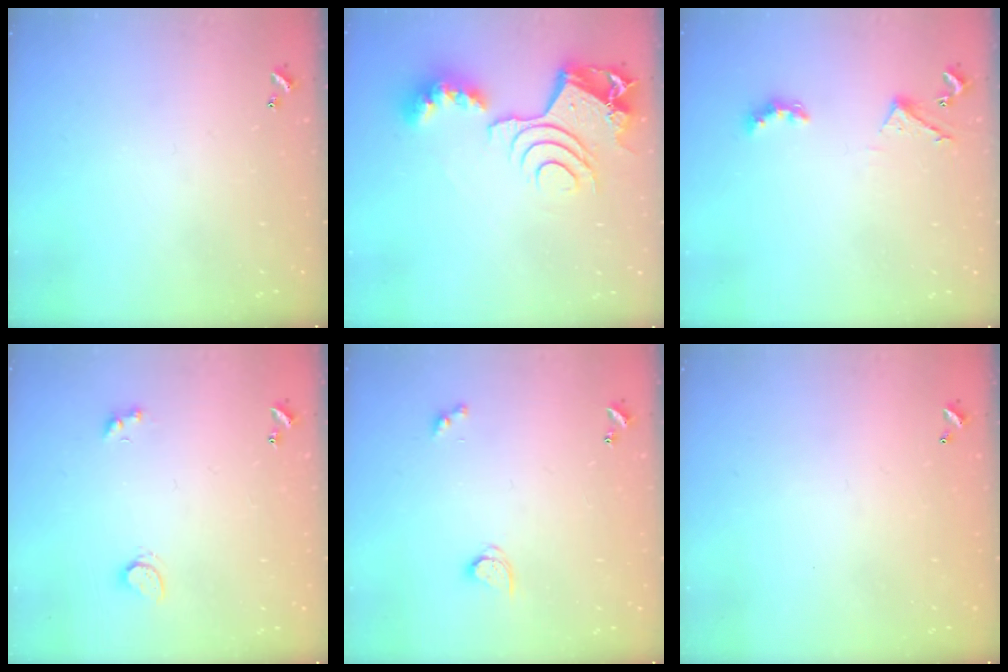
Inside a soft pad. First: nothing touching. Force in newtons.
{"total": 14.2, "press": 14.0, "slide": 1.9}
{"total": 2.8, "press": 2.8, "slide": 0.6}
{"total": 2.7, "press": 2.1, "slide": 1.6}
{"total": 2.9, "press": 2.9, "slide": 0.3}
{"total": 2.7, "press": 2.7, "slide": 0.1}